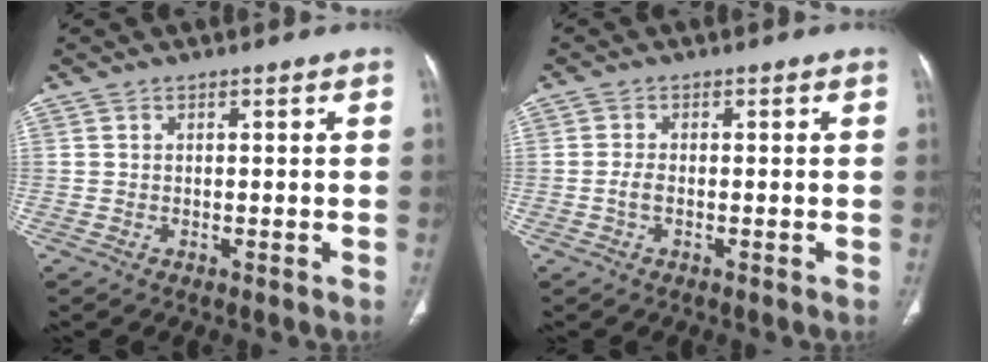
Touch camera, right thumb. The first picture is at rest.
{"total": 1.8, "force": [-0.5, 0.9, 1.5], "torque": [-0.036, 0.003, -0.012]}